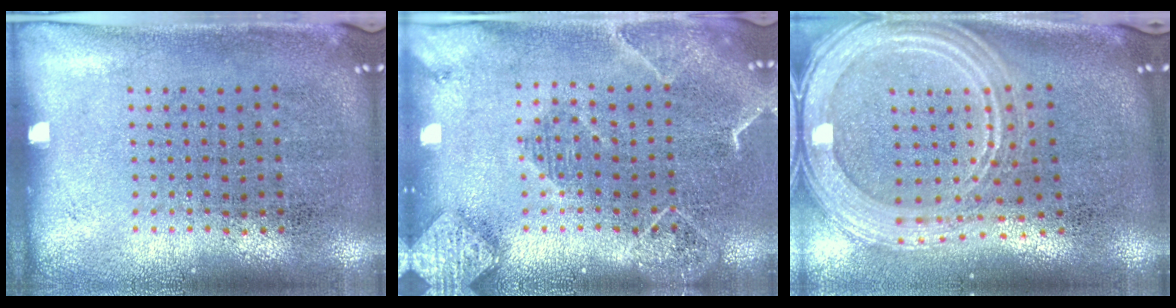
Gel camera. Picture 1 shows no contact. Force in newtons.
{"total": 2.3, "press": 2.0, "slide": 1.0}
{"total": 2.9, "press": 2.3, "slide": 1.7}